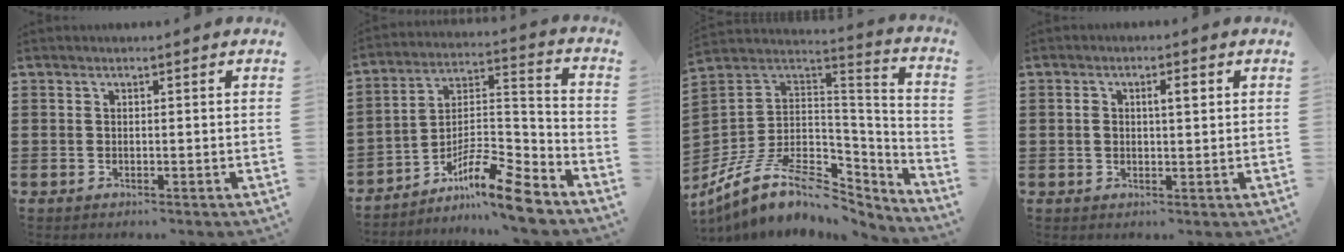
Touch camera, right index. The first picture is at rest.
{"total": 10.0, "force": [-7.9, 2.1, 5.9], "torque": [-0.100, 0.009, -0.151]}
{"total": 11.7, "force": [-6.2, 6.1, 7.8], "torque": [-0.169, 0.004, -0.112]}
{"total": 2.7, "force": [0.5, 0.9, 2.5], "torque": [-0.041, 0.002, 0.003]}